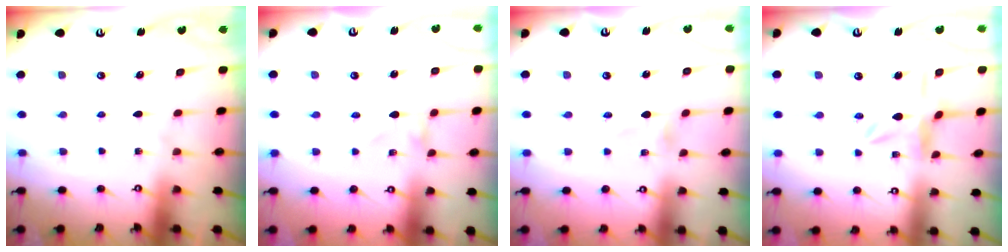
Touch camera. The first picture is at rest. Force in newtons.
{"total": 0.0}
{"total": 0.0}
{"total": 7.4, "press": 7.3, "slide": 0.6}